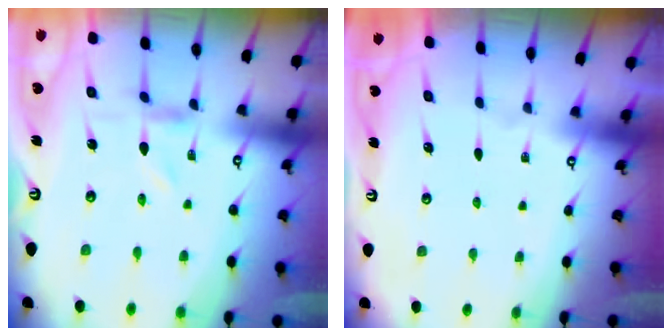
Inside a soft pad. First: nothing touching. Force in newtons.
{"total": 0.0}